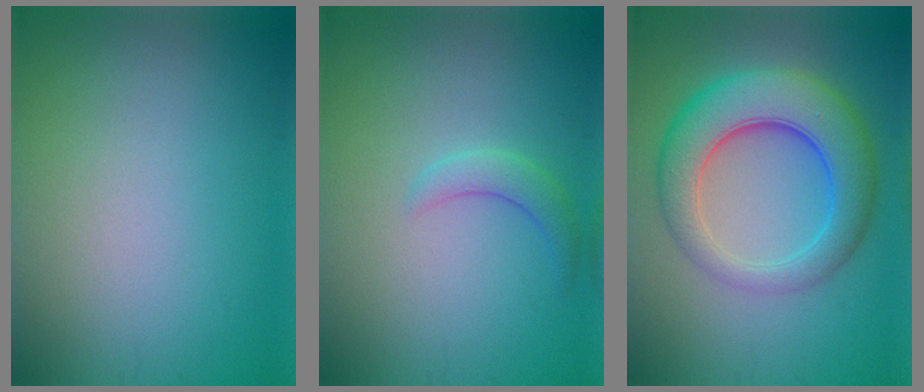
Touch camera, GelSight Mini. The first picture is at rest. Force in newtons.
{"total": 1.9, "press": 1.9, "slide": 0.1}
{"total": 8.0, "press": 8.0, "slide": 0.3}